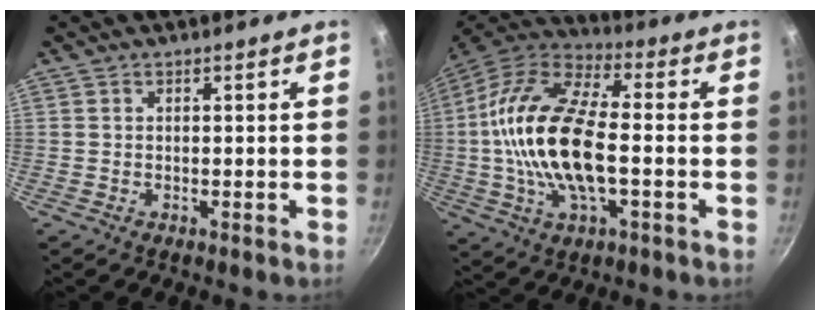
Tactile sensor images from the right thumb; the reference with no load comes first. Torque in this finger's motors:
{"motor_torque": [-0.38, 2.12, 2.35, -0.42, 0.76]}